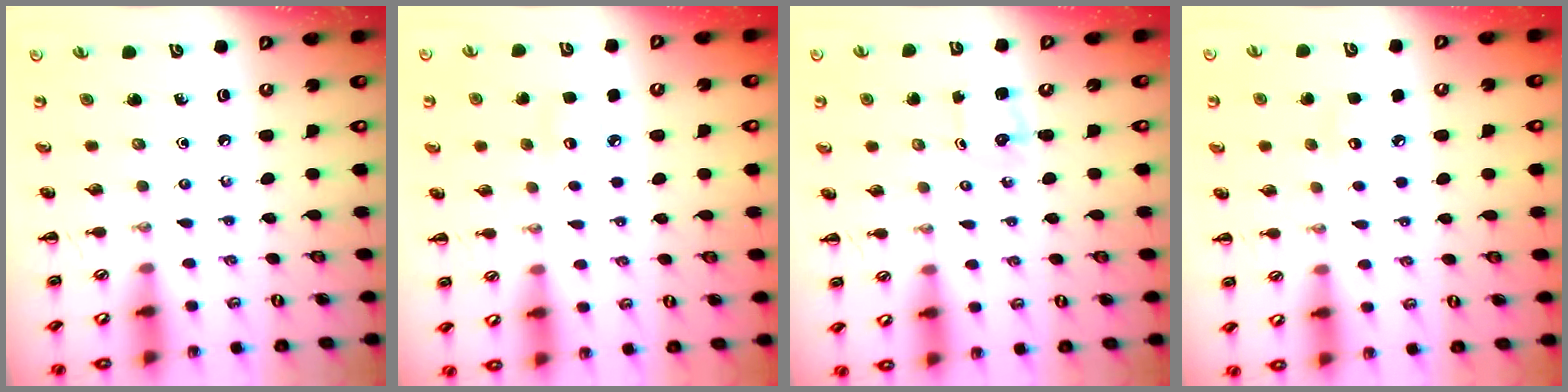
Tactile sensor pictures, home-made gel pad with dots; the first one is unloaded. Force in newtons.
{"total": 5.4, "press": 5.2, "slide": 1.5}
{"total": 1.1, "press": 1.1, "slide": 0.4}
{"total": 4.7, "press": 4.5, "slide": 1.3}